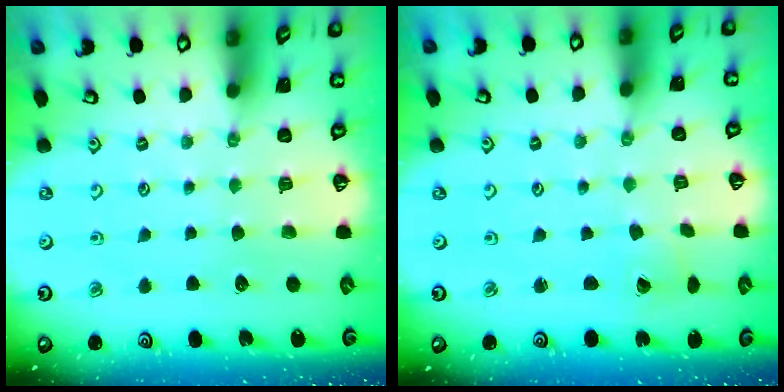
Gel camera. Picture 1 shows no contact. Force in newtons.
{"total": 2.4, "press": 2.4, "slide": 0.2}